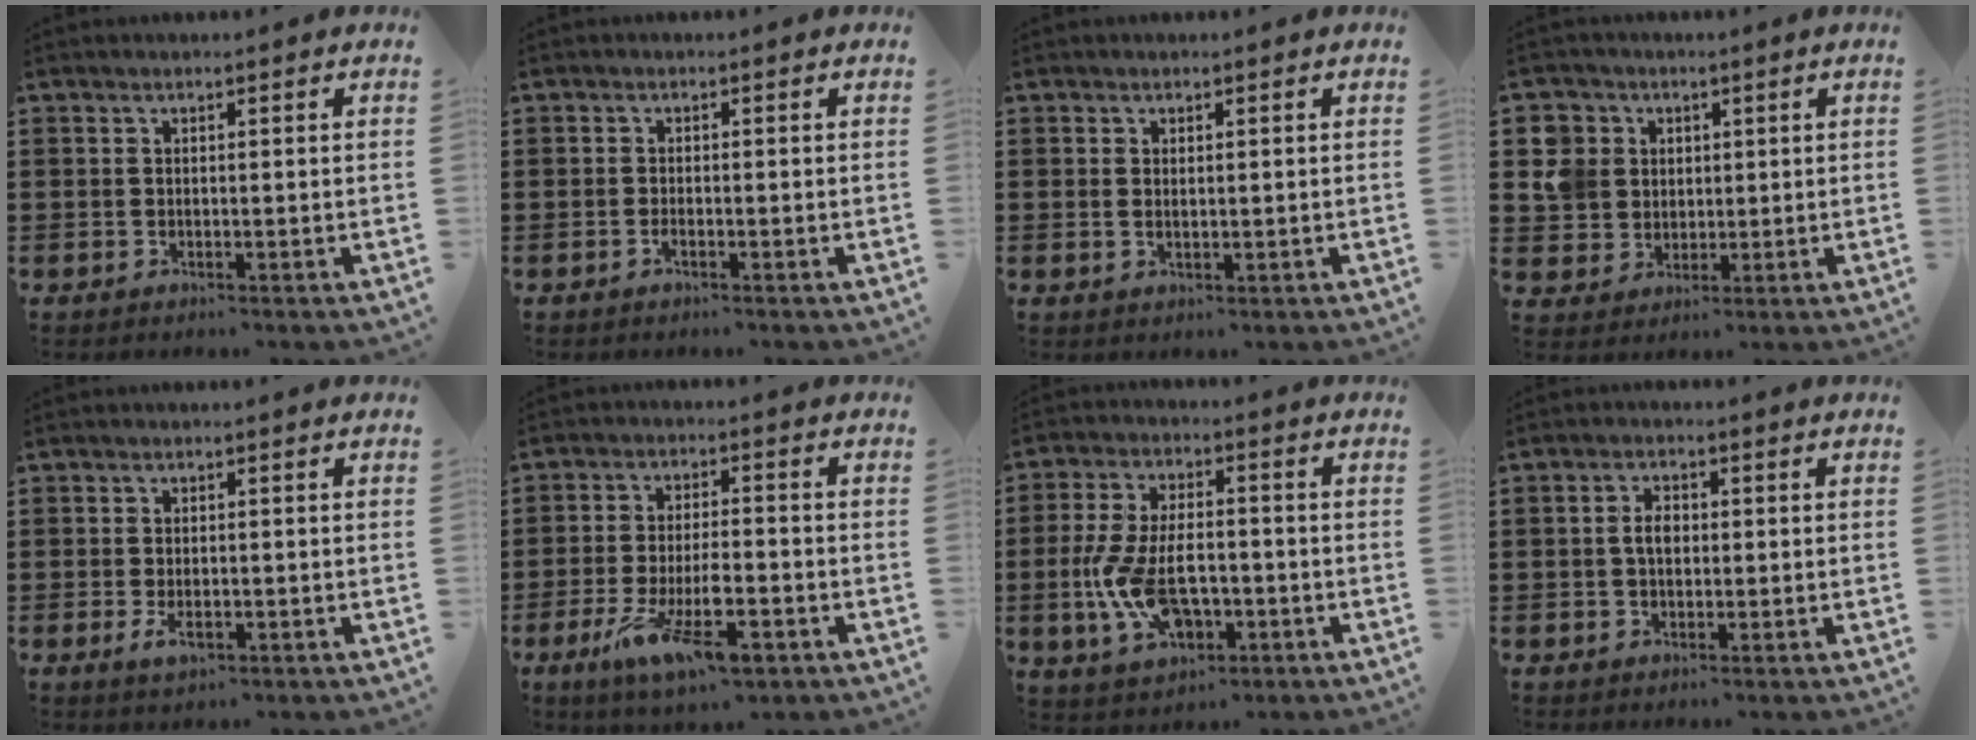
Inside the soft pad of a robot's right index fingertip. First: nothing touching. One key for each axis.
{"total": 1.0, "fx": -0.6, "fy": 0.1, "fz": 0.7, "tx": -0.014, "ty": -0.003, "tz": -0.010}
{"total": 1.0, "fx": 0.3, "fy": 0.5, "fz": 0.8, "tx": -0.016, "ty": 0.004, "tz": 0.005}
{"total": 7.1, "fx": 1.7, "fy": 6.7, "fz": 1.9, "tx": -0.080, "ty": 0.018, "tz": 0.031}
{"total": 2.3, "fx": -0.7, "fy": 0.8, "fz": 2.0, "tx": -0.047, "ty": -0.008, "tz": -0.013}
{"total": 10.7, "fx": -4.9, "fy": 3.5, "fz": 8.8, "tx": -0.175, "ty": 0.000, "tz": -0.086}
{"total": 10.1, "fx": -2.3, "fy": 5.3, "fz": 8.3, "tx": -0.190, "ty": 0.002, "tz": -0.045}
{"total": 3.0, "fx": 0.1, "fy": 1.8, "fz": 2.5, "tx": -0.049, "ty": 0.007, "tz": 0.000}